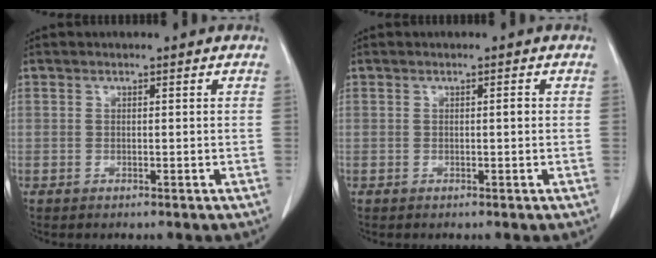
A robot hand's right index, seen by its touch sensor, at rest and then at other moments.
{"total": 0.6, "force": [0.0, 0.1, 0.5], "torque": [-0.008, 0.001, -0.001]}